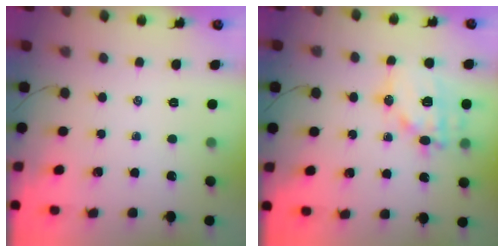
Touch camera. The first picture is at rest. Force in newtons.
{"total": 14.4, "press": 14.1, "slide": 3.0}